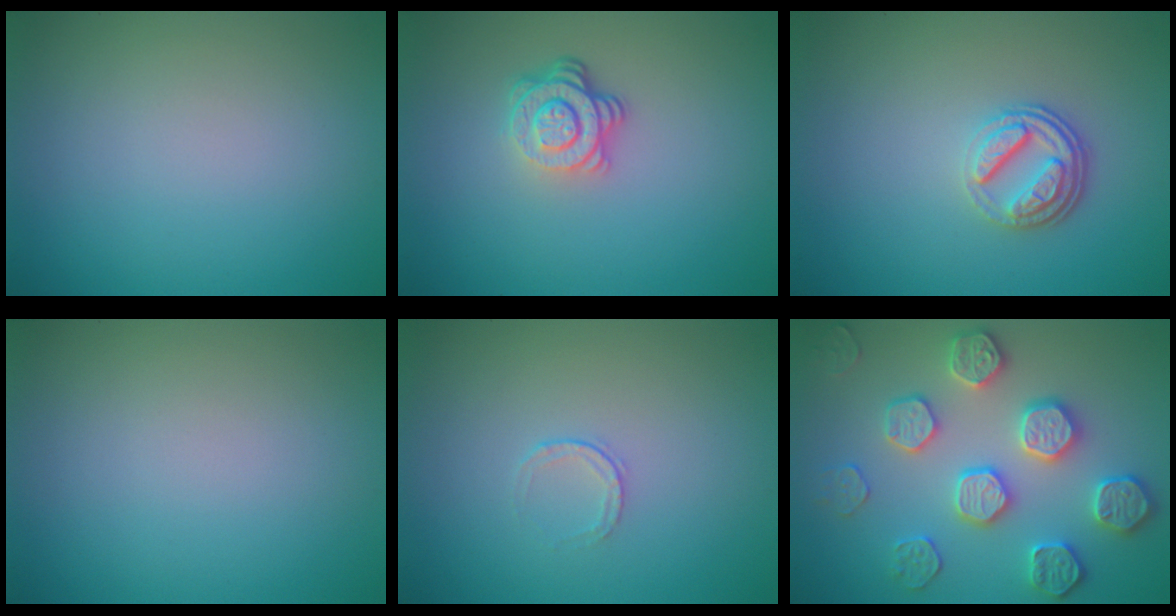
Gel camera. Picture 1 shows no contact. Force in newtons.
{"total": 3.8, "press": 2.7, "slide": 2.6}
{"total": 3.5, "press": 2.6, "slide": 2.3}
{"total": 0.0}
{"total": 0.7, "press": 0.5, "slide": 0.5}
{"total": 4.7, "press": 4.7, "slide": 0.6}